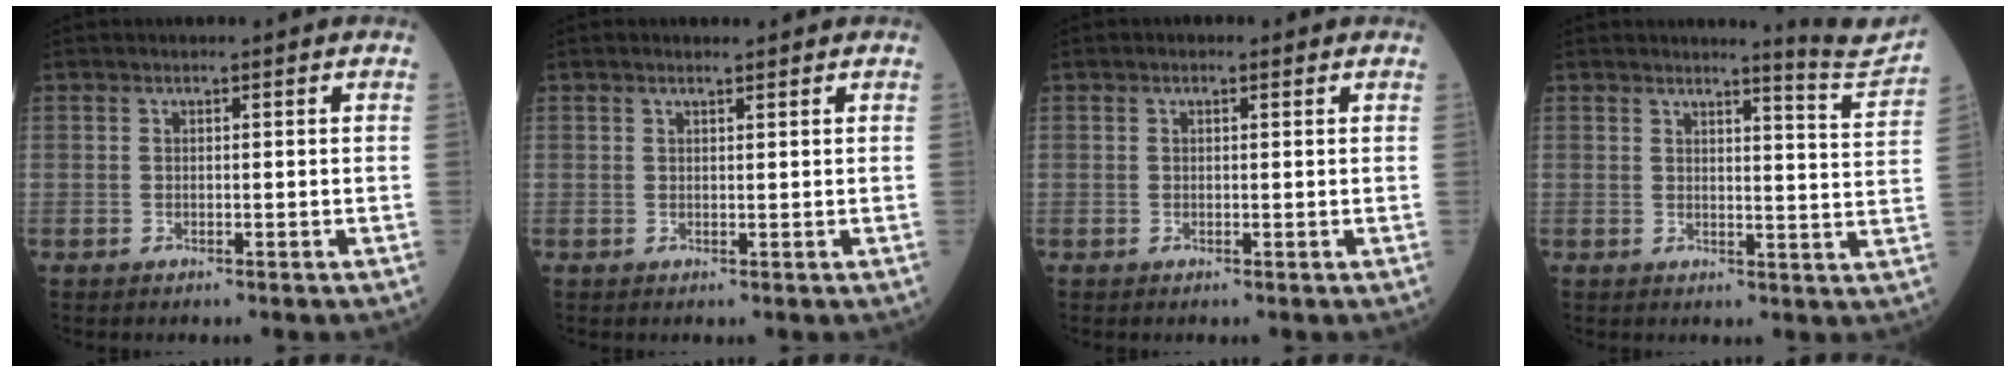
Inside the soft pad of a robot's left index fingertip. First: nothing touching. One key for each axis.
{"total": 0.9, "fx": 0.8, "fy": 0.2, "fz": 0.4, "tx": -0.011, "ty": 0.004, "tz": 0.013}
{"total": 0.6, "fx": 0.3, "fy": 0.4, "fz": 0.4, "tx": -0.008, "ty": 0.003, "tz": 0.000}
{"total": 6.1, "fx": 5.8, "fy": -2.0, "fz": 0.1, "tx": -0.024, "ty": -0.069, "tz": 0.065}